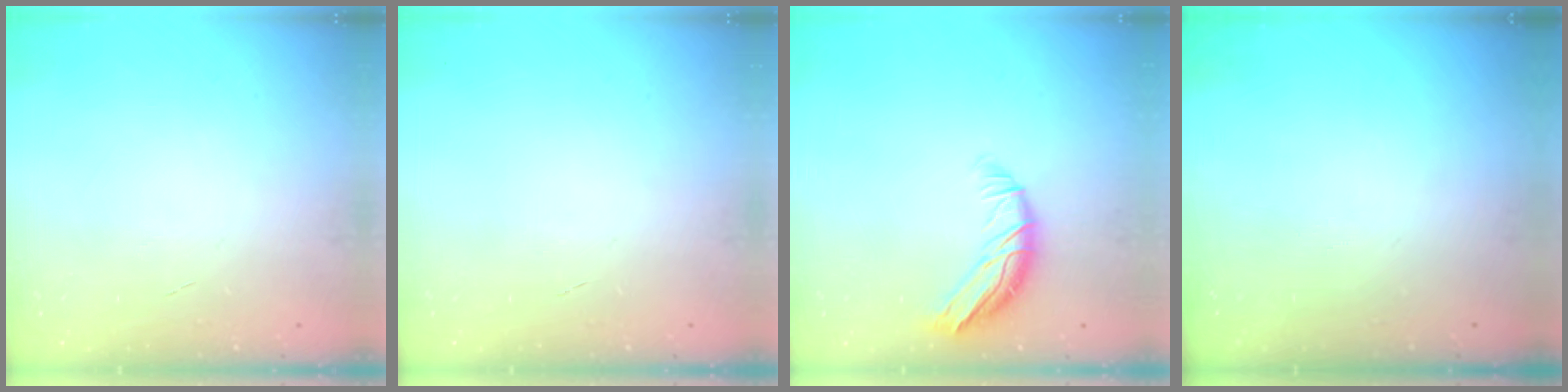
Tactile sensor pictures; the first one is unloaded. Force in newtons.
{"total": 0.0}
{"total": 9.0, "press": 8.9, "slide": 1.2}
{"total": 0.0}